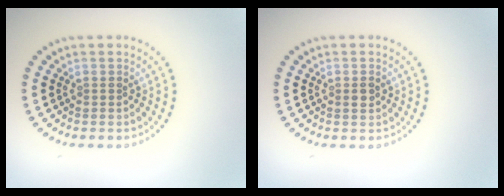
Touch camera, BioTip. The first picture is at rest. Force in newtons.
{"total": 1.0, "press": 1.0, "slide": 0.3}